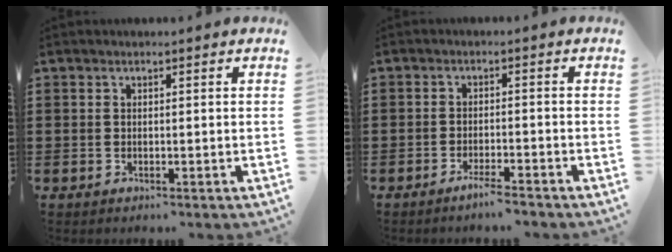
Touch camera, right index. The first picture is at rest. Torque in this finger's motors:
{"motor_torque": [0.99, 1.05, 0.11, 0.05]}